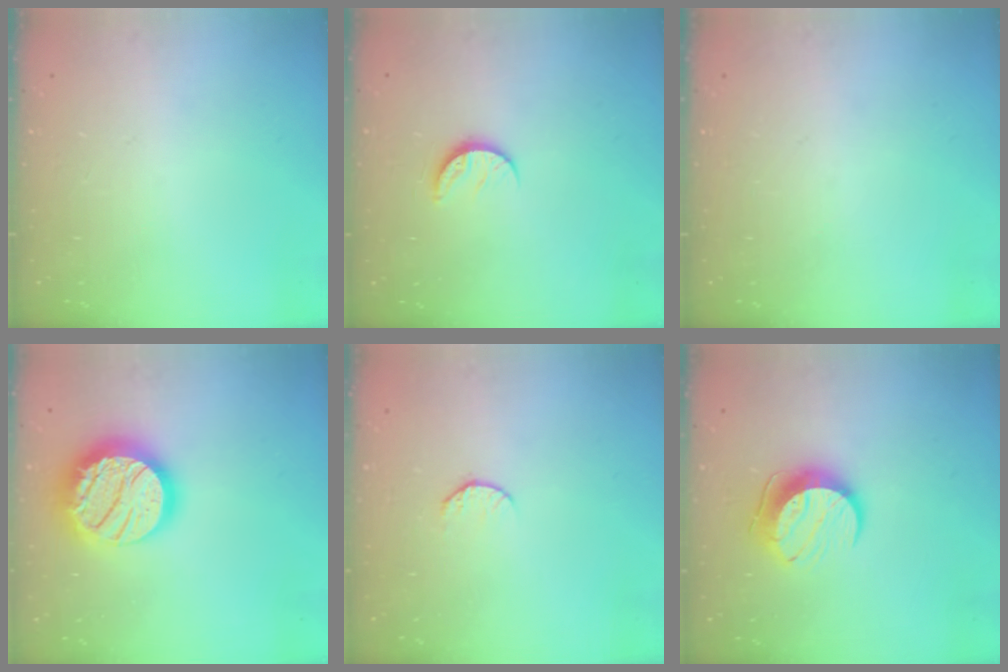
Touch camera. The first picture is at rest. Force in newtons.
{"total": 6.1, "press": 6.1, "slide": 0.6}
{"total": 0.0}
{"total": 21.5, "press": 21.4, "slide": 1.6}
{"total": 6.8, "press": 6.7, "slide": 0.8}
{"total": 9.6, "press": 9.6, "slide": 0.1}